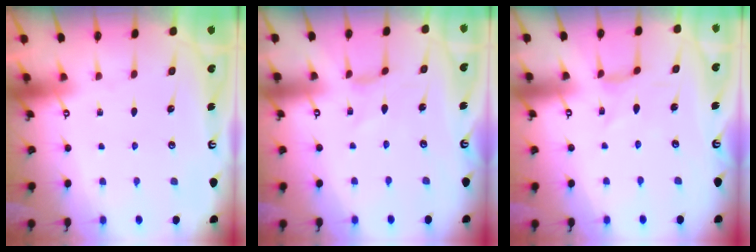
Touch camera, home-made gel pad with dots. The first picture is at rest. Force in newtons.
{"total": 1.0, "press": 0.9, "slide": 0.4}
{"total": 1.8, "press": 1.8, "slide": 0.3}